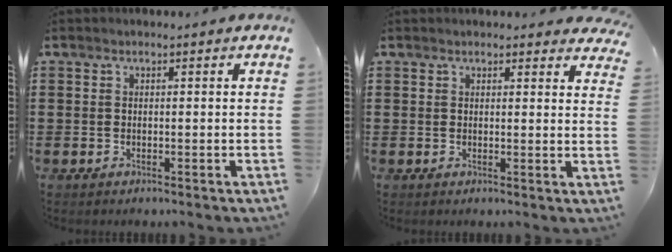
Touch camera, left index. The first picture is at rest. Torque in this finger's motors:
{"motor_torque": [0.72, -0.39, 0.50, 0.05]}